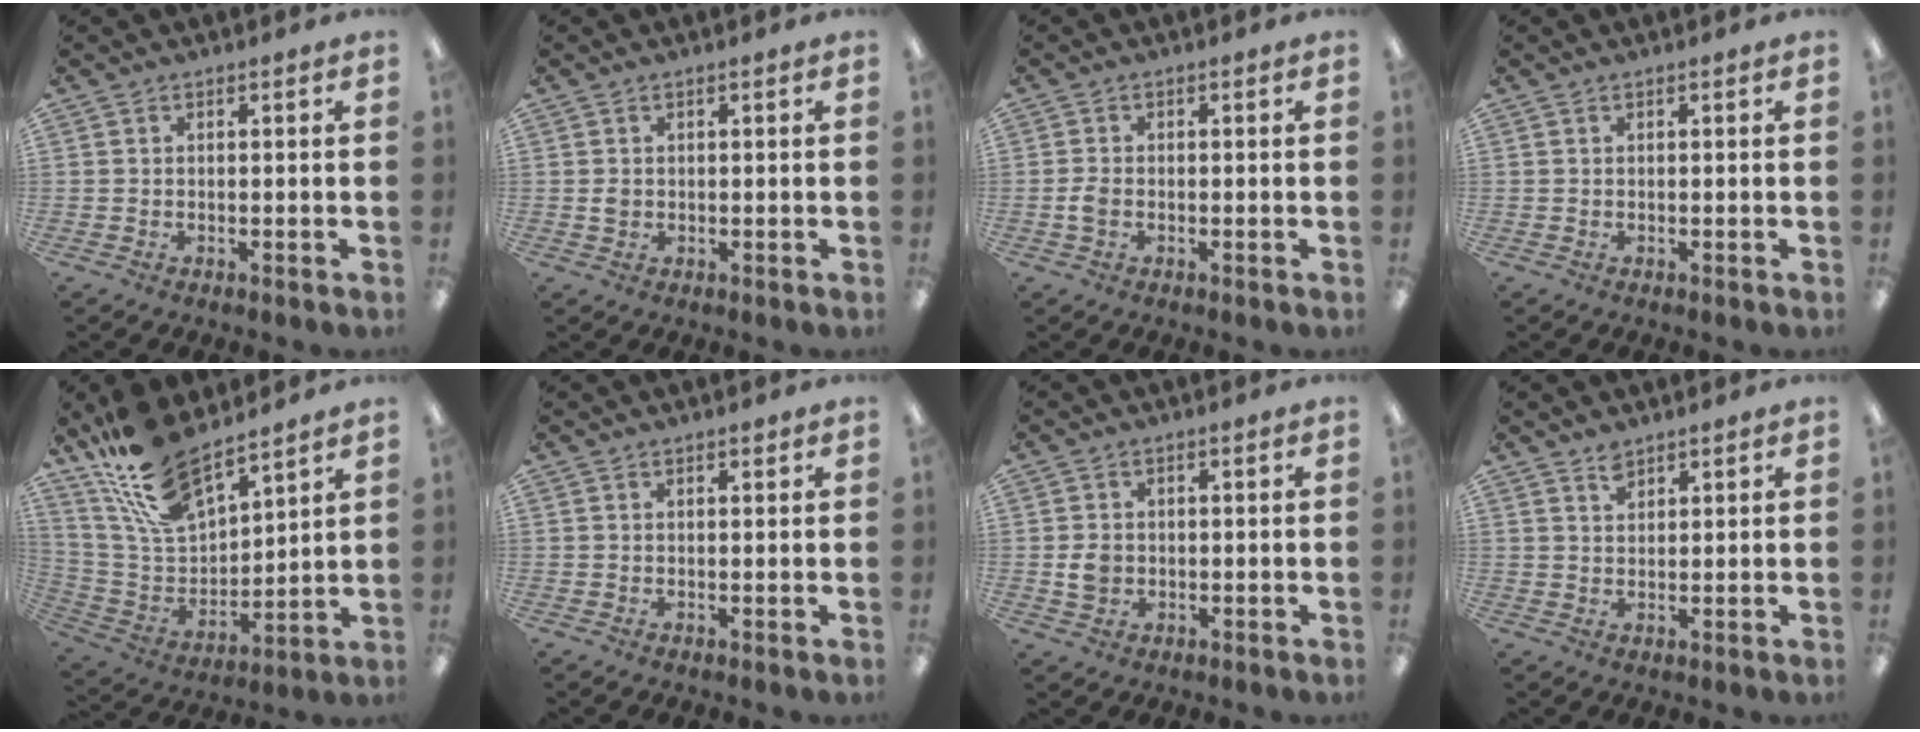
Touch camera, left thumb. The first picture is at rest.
{"total": 1.4, "force": [0.1, 1.2, 0.7], "torque": [-0.015, 0.004, 0.002]}
{"total": 2.4, "force": [-0.5, 1.5, 1.8], "torque": [-0.039, 0.001, -0.010]}
{"total": 0.0}
{"total": 17.7, "force": [14.4, 6.4, 8.1], "torque": [-0.182, -0.080, 0.264]}
{"total": 1.0, "force": [0.8, 0.3, 0.5], "torque": [-0.002, -0.003, 0.013]}
{"total": 3.5, "force": [0.0, 2.9, 1.9], "torque": [-0.027, 0.004, -0.001]}
{"total": 2.8, "force": [2.3, 1.2, 0.9], "torque": [-0.013, -0.008, 0.043]}